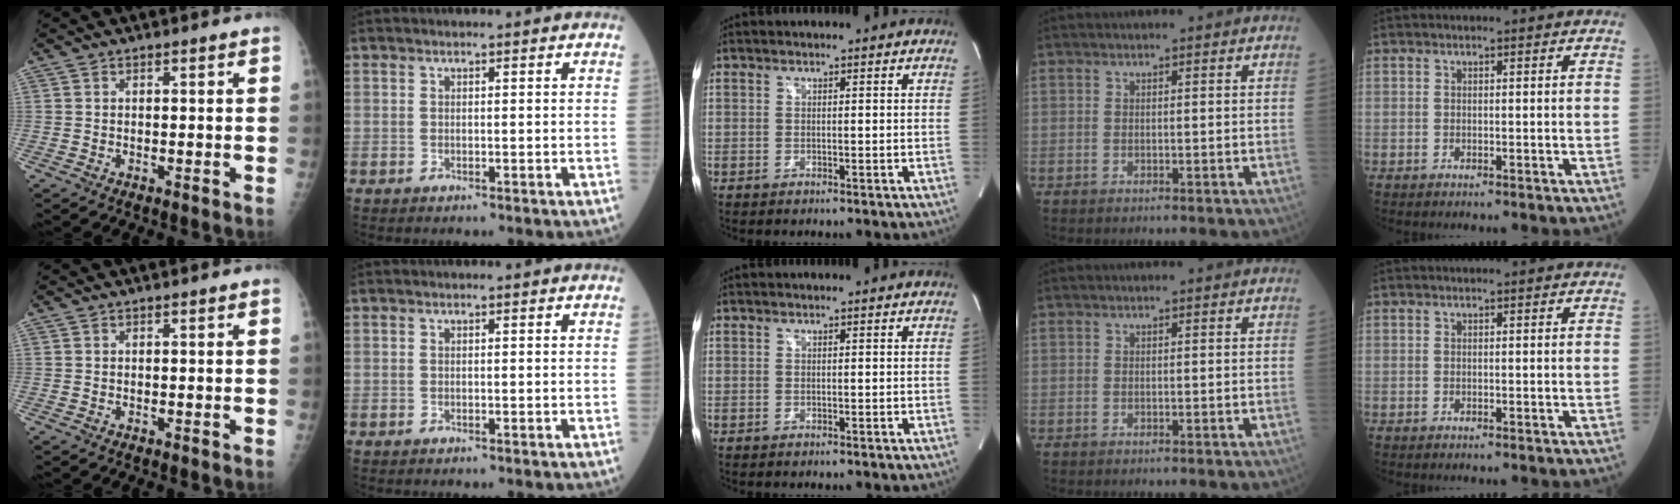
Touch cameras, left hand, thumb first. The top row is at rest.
{}